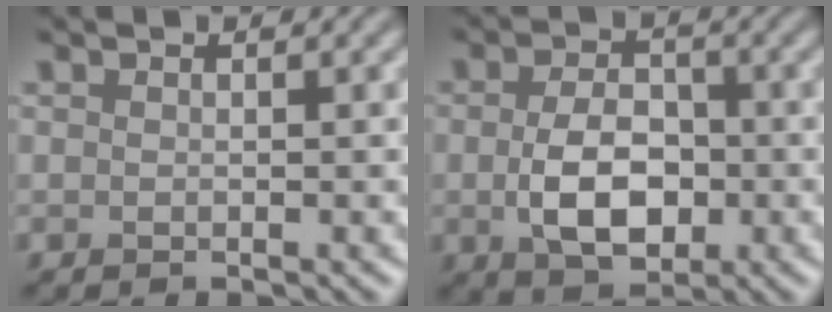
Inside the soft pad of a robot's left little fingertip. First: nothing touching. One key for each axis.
{"total": 5.4, "fx": -0.9, "fy": 3.5, "fz": 4.1, "tx": -0.084, "ty": -0.007, "tz": -0.017}